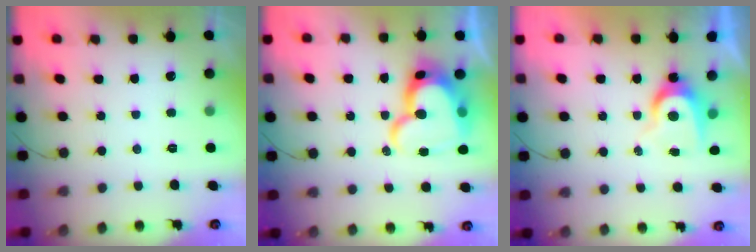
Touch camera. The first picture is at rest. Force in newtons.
{"total": 19.2, "press": 19.1, "slide": 2.0}
{"total": 7.2, "press": 7.2, "slide": 0.5}